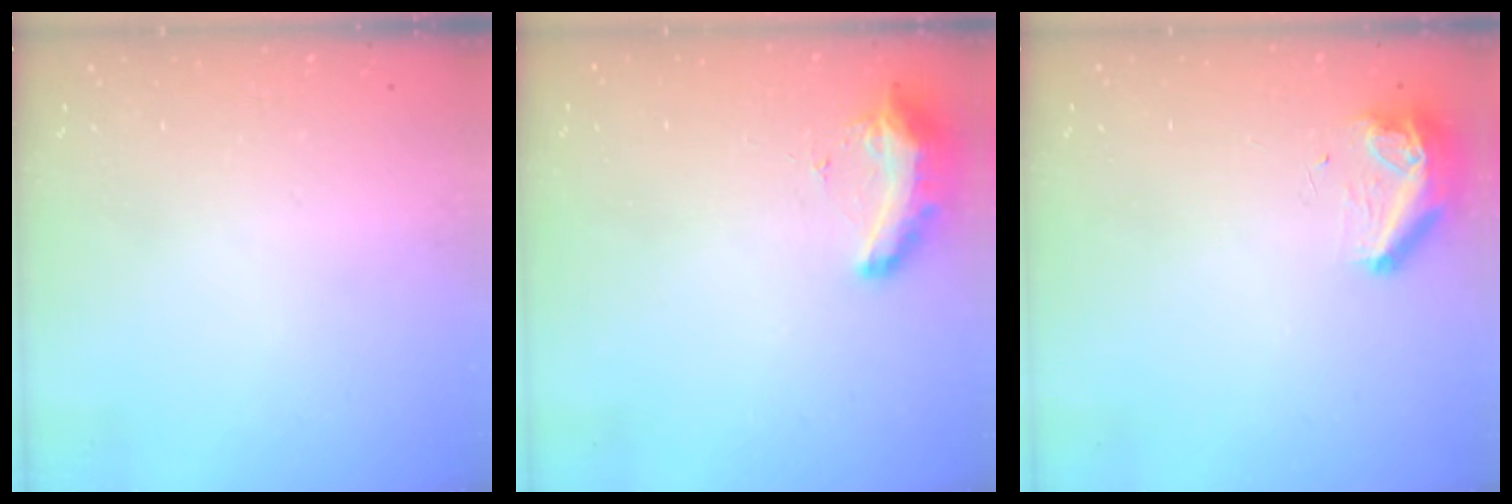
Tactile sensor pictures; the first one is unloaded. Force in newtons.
{"total": 9.4, "press": 9.4, "slide": 0.8}
{"total": 9.6, "press": 8.7, "slide": 4.2}